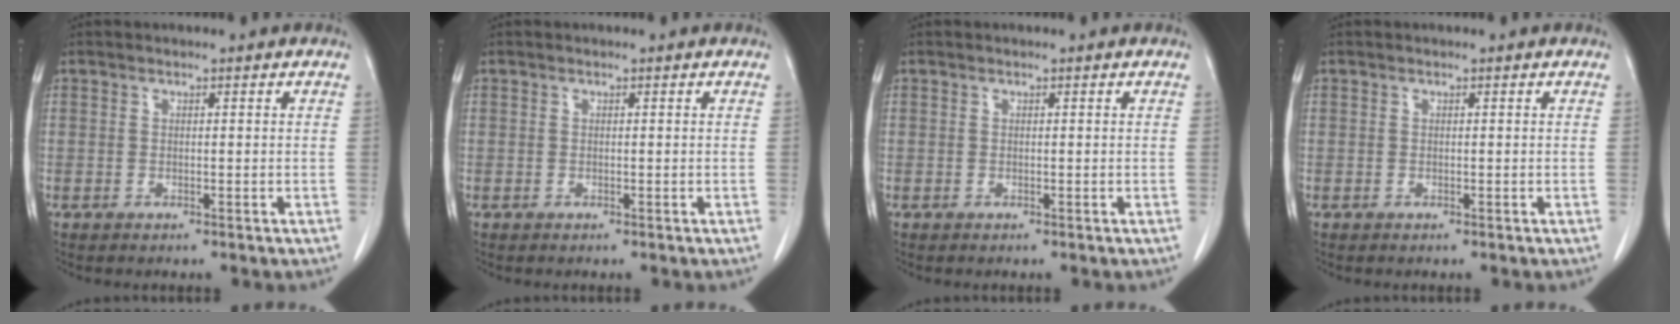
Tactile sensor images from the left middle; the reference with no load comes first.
{"total": 0.0}
{"total": 0.0}
{"total": 0.0}